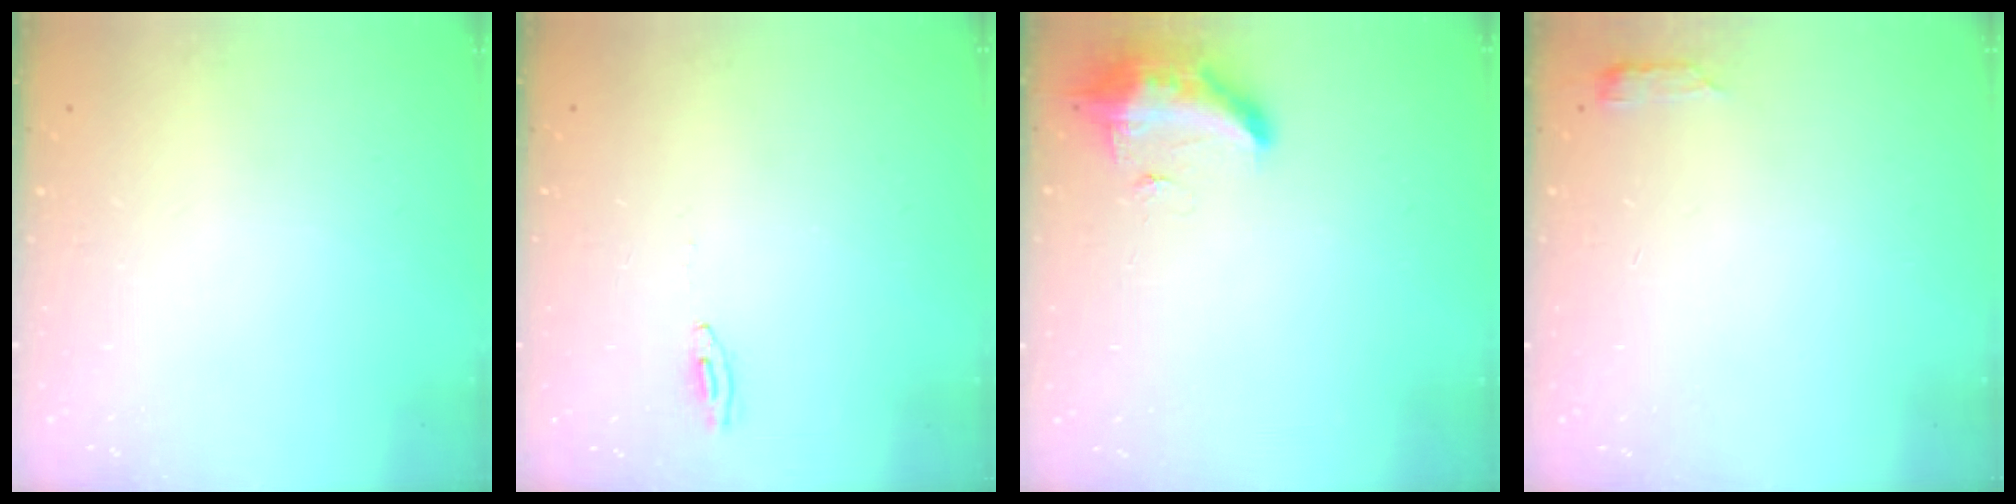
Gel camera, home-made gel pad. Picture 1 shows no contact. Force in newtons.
{"total": 2.0, "press": 2.0, "slide": 0.2}
{"total": 12.6, "press": 10.6, "slide": 6.9}
{"total": 2.9, "press": 2.8, "slide": 0.6}